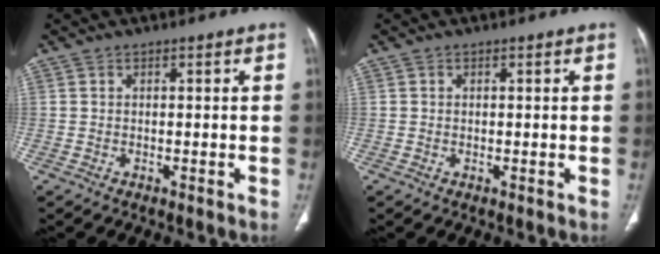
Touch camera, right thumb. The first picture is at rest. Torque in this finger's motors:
{"motor_torque": [-0.45, -0.45, -0.27, 0.66, -0.09]}